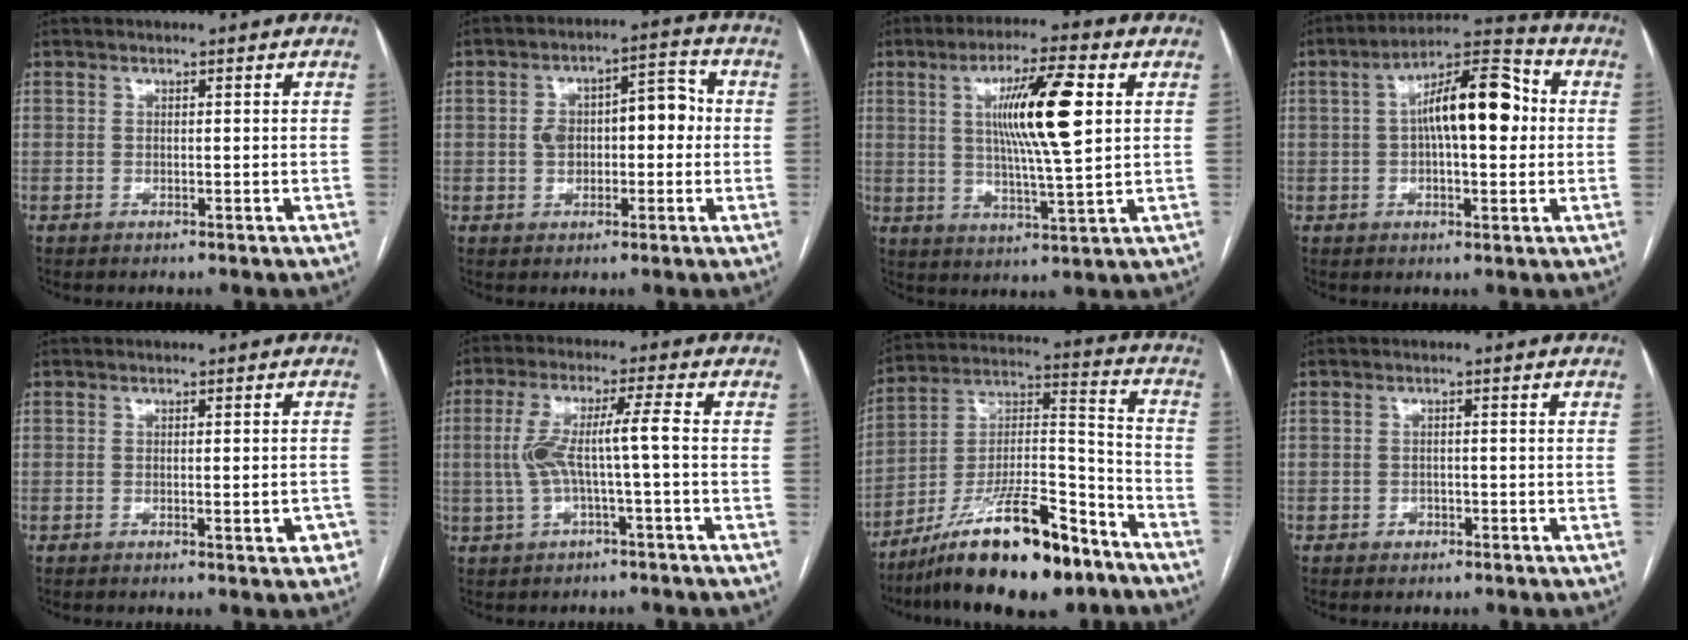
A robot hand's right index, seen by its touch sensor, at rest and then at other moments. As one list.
[{"total": 8.3, "force": [0.2, 4.5, 7.0], "torque": [-0.110, 0.043, 0.007]}, {"total": 12.3, "force": [3.0, 0.7, 11.9], "torque": [-0.208, 0.002, 0.053]}, {"total": 12.6, "force": [1.2, 3.9, 12.0], "torque": [-0.205, 0.036, 0.017]}, {"total": 2.7, "force": [-1.0, 0.7, 2.4], "torque": [-0.026, -0.001, -0.008]}, {"total": 7.1, "force": [-0.6, 0.0, 7.0], "torque": [-0.148, 0.027, -0.005]}, {"total": 20.6, "force": [-14.4, 4.6, 14.0], "torque": [-0.236, 0.012, -0.241]}, {"total": 1.2, "force": [-0.7, 0.9, 0.3], "torque": [-0.004, 0.004, -0.007]}]